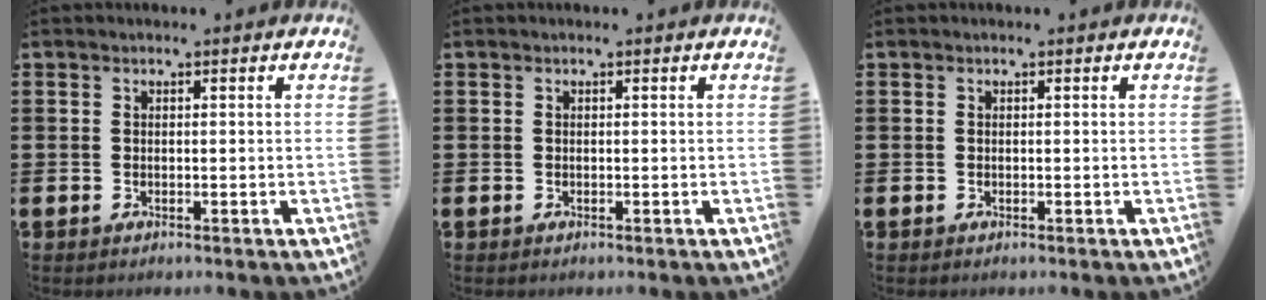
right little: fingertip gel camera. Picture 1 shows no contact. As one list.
[{"total": 0.0}, {"total": 0.0}]